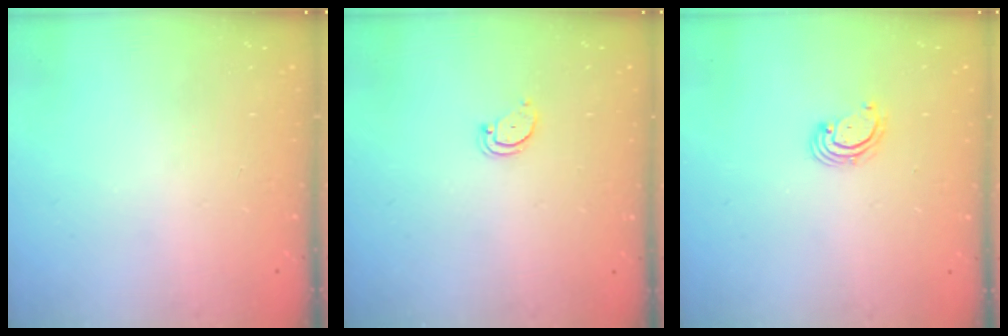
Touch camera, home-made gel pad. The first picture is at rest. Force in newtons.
{"total": 2.4, "press": 2.4, "slide": 0.2}
{"total": 2.6, "press": 2.6, "slide": 0.3}